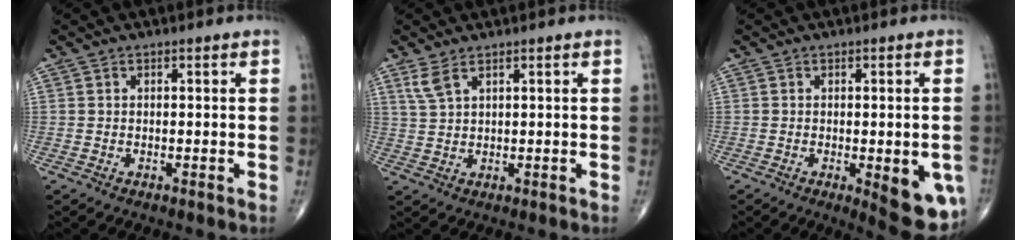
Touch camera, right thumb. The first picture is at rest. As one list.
[{"total": 3.2, "force": [2.1, 1.0, 2.2], "torque": [-0.054, 0.001, 0.052]}, {"total": 10.1, "force": [-2.9, 3.3, 9.1], "torque": [-0.097, -0.013, -0.027]}]